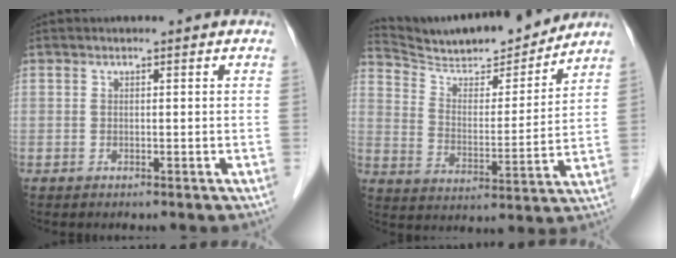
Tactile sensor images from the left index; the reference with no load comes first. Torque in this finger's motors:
{"motor_torque": [-0.32, -0.72, 0.15, 0.02]}